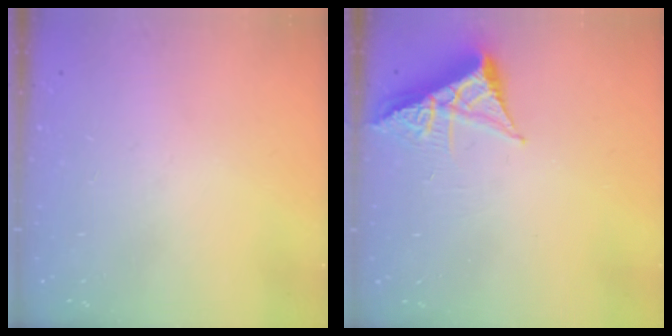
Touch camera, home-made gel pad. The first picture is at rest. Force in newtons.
{"total": 6.0, "press": 5.9, "slide": 0.8}